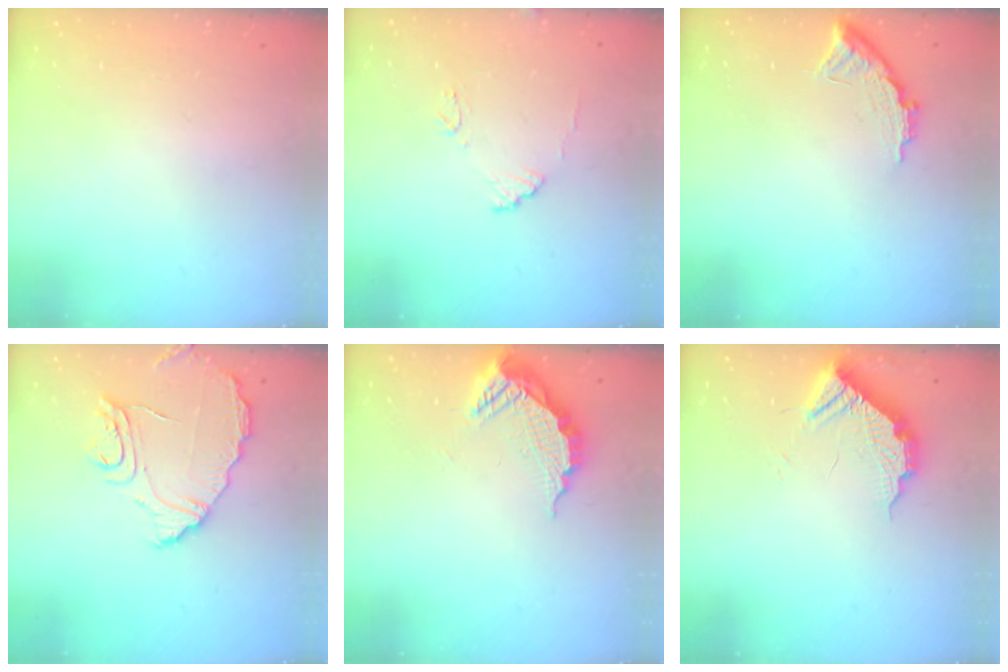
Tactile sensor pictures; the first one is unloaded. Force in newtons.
{"total": 8.7, "press": 8.7, "slide": 0.6}
{"total": 8.3, "press": 8.3, "slide": 0.4}
{"total": 9.6, "press": 9.6, "slide": 0.2}
{"total": 9.5, "press": 9.5, "slide": 0.7}
{"total": 11.0, "press": 11.0, "slide": 0.6}